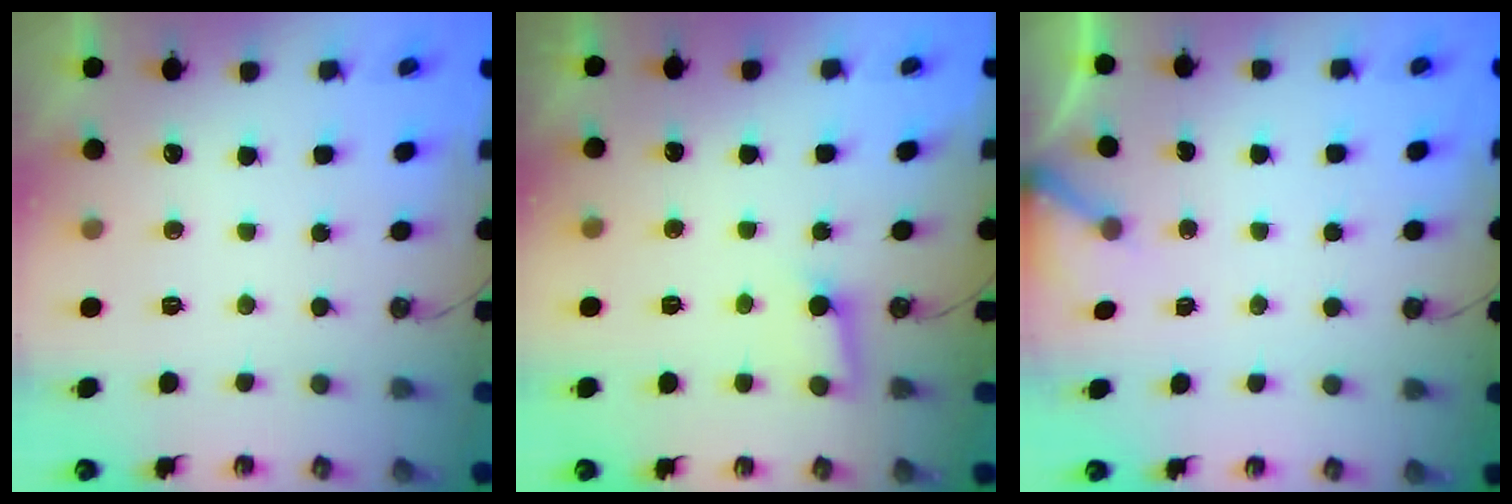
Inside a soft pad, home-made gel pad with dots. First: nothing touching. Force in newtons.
{"total": 3.0, "press": 3.0, "slide": 0.2}
{"total": 2.3, "press": 2.3, "slide": 0.2}